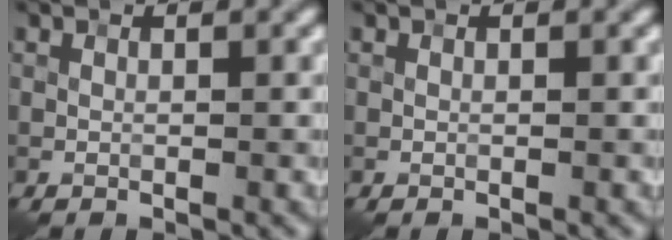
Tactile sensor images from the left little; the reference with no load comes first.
{"total": 0.0}